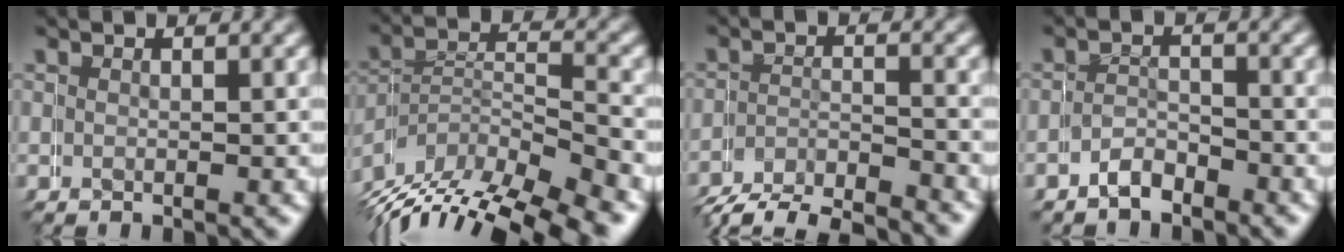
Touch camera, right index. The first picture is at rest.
{"total": 7.1, "force": [-4.4, 4.1, 3.8], "torque": [-0.072, -0.014, -0.067]}
{"total": 4.1, "force": [-3.5, 2.1, -0.4], "torque": [-0.008, -0.010, -0.063]}
{"total": 2.9, "force": [-1.7, 0.2, -2.4], "torque": [0.028, -0.001, -0.035]}